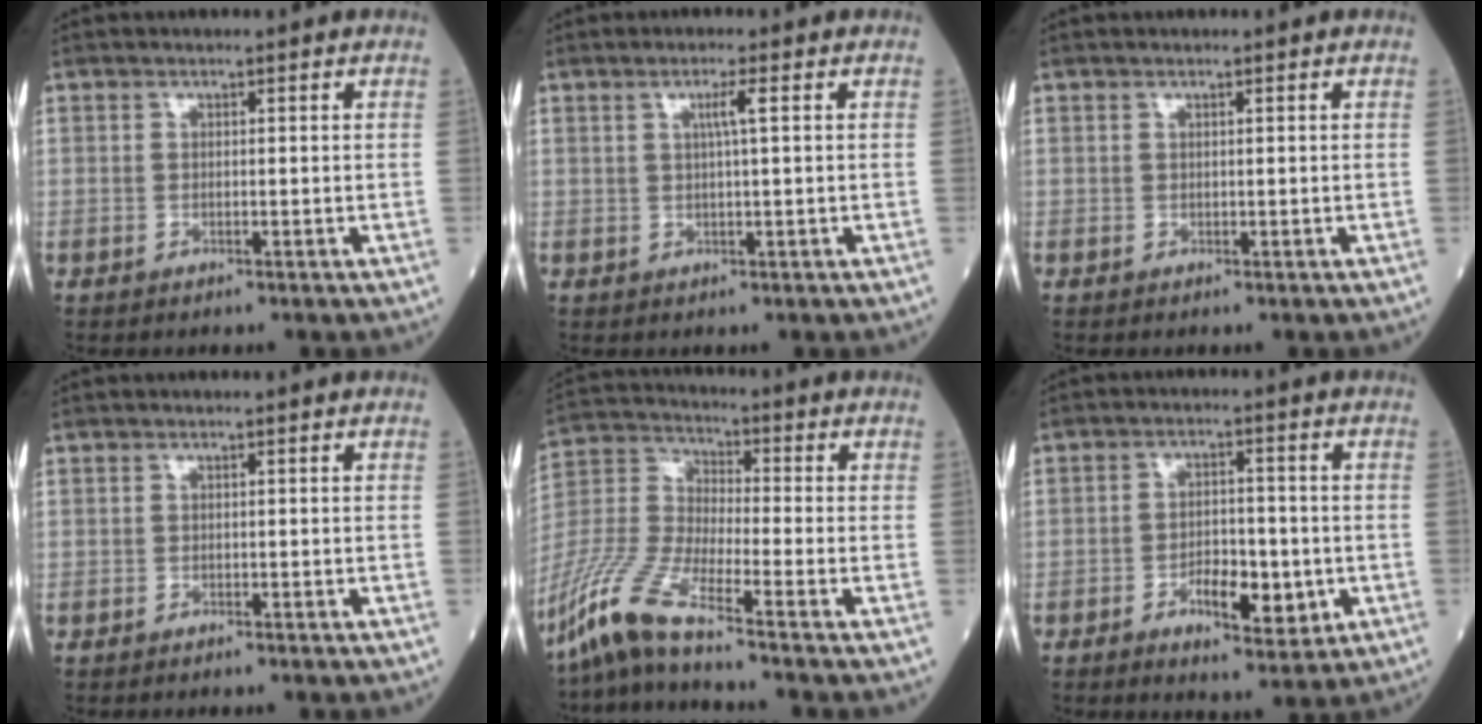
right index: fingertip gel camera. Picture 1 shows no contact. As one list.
[{"total": 2.4, "force": [0.9, -0.3, 2.2], "torque": [-0.034, -0.001, 0.014]}, {"total": 0.0}, {"total": 0.0}, {"total": 10.6, "force": [-8.4, -0.2, 6.5], "torque": [-0.151, -0.016, -0.177]}, {"total": 7.1, "force": [-2.2, 3.0, 6.0], "torque": [-0.089, 0.001, -0.031]}]